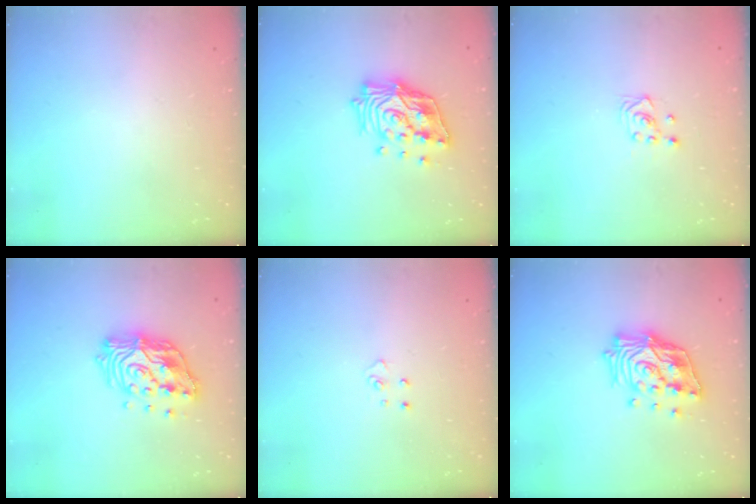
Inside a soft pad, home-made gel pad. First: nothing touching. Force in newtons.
{"total": 16.6, "press": 16.4, "slide": 2.7}
{"total": 3.0, "press": 2.6, "slide": 1.5}
{"total": 15.9, "press": 15.8, "slide": 1.5}
{"total": 4.7, "press": 4.6, "slide": 0.4}
{"total": 16.6, "press": 16.4, "slide": 2.7}